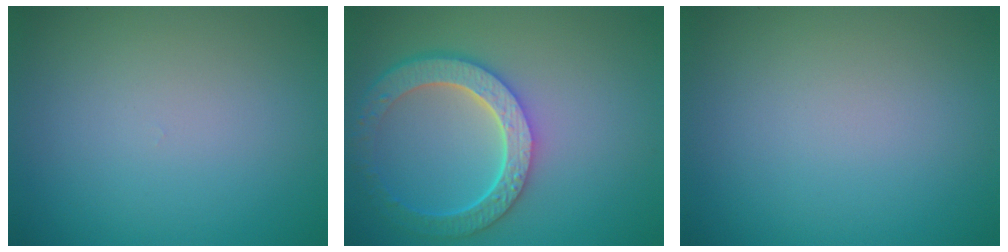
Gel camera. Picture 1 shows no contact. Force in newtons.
{"total": 6.5, "press": 5.1, "slide": 4.0}
{"total": 0.0}